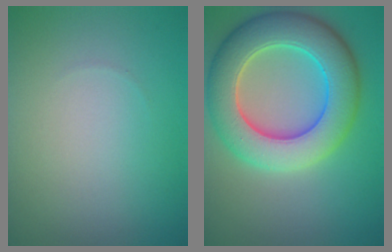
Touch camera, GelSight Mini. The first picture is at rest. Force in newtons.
{"total": 9.6, "press": 9.6, "slide": 0.5}